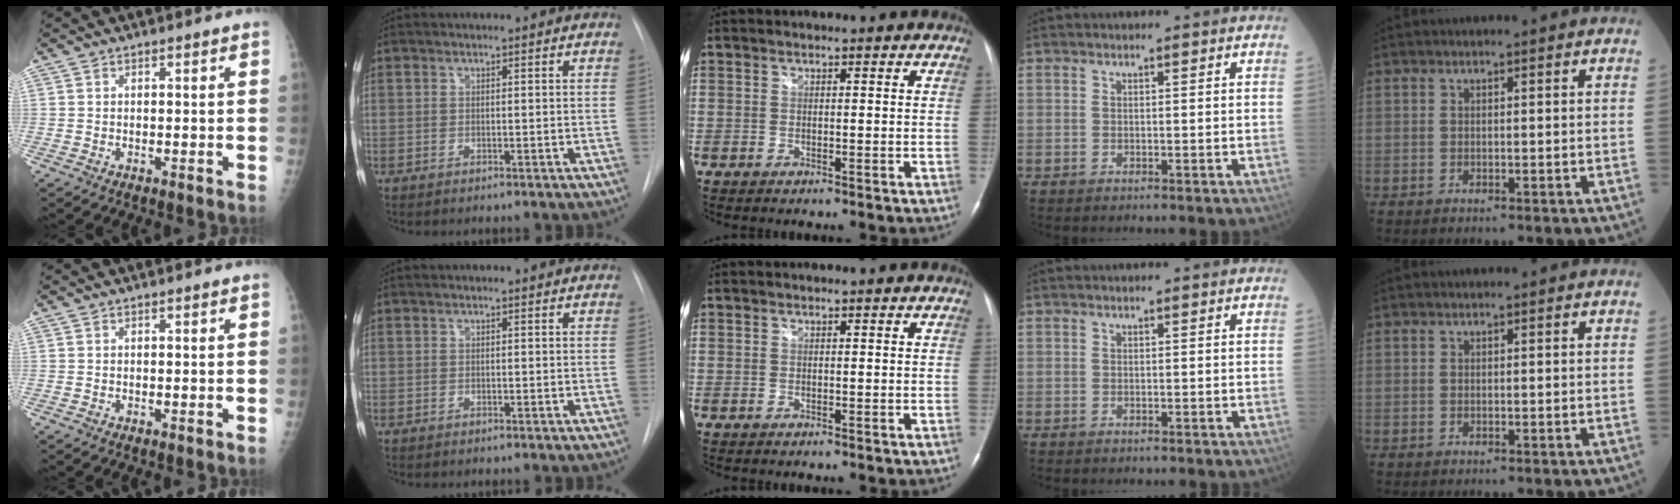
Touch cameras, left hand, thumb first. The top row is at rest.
{}